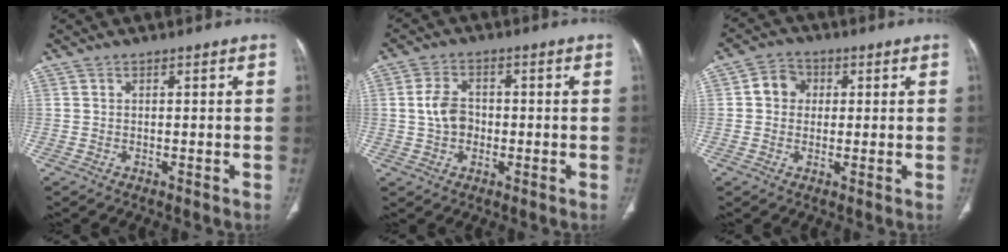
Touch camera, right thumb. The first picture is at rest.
{"total": 5.6, "force": [-0.3, 4.2, 3.8], "torque": [-0.066, 0.012, -0.010]}
{"total": 5.2, "force": [0.8, 4.6, 2.3], "torque": [-0.017, 0.010, 0.005]}